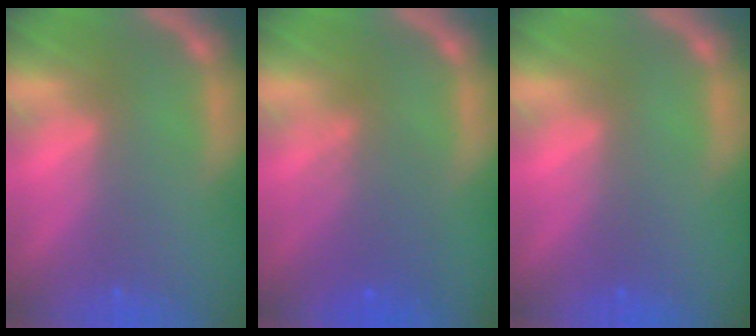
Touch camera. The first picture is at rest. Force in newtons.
{"total": 4.6}
{"total": 1.0}